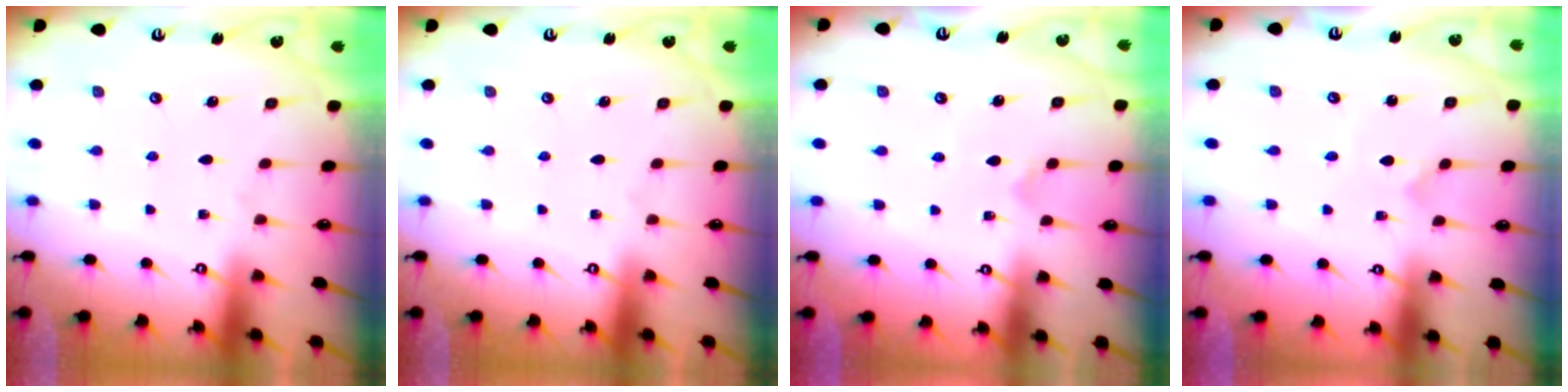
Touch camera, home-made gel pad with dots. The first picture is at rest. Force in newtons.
{"total": 0.0}
{"total": 3.8, "press": 3.8, "slide": 0.5}
{"total": 1.0, "press": 1.0, "slide": 0.0}